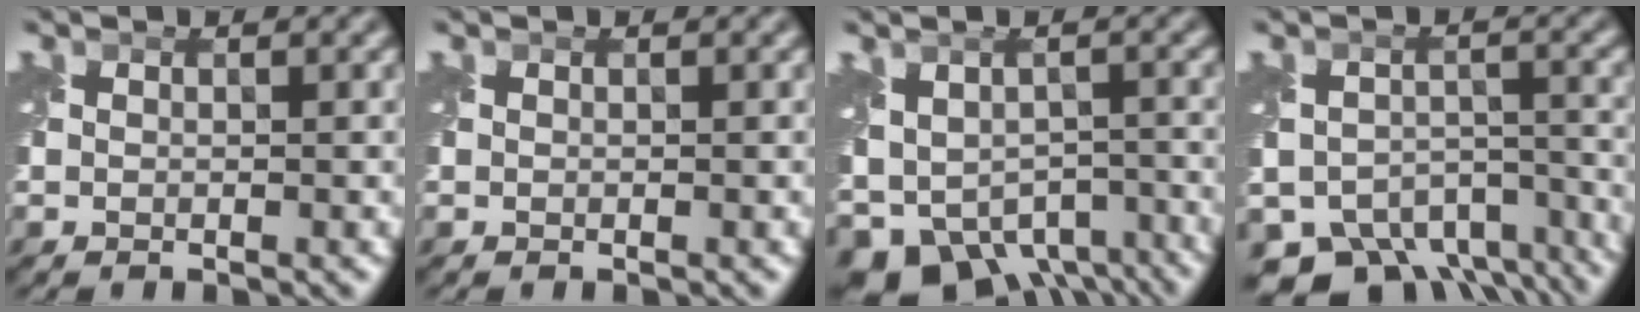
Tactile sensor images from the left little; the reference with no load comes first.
{"total": 0.0}
{"total": 9.1, "force": [-5.1, 5.8, 4.8], "torque": [-0.093, -0.022, -0.069]}
{"total": 11.7, "force": [-9.4, 5.8, 3.7], "torque": [-0.047, -0.015, -0.120]}